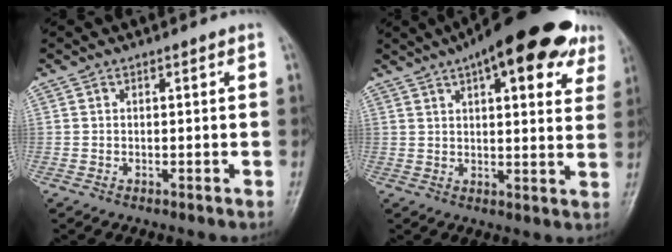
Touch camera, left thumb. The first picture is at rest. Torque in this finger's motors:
{"motor_torque": [0.75, 0.58, 1.60, -1.17, 0.24]}